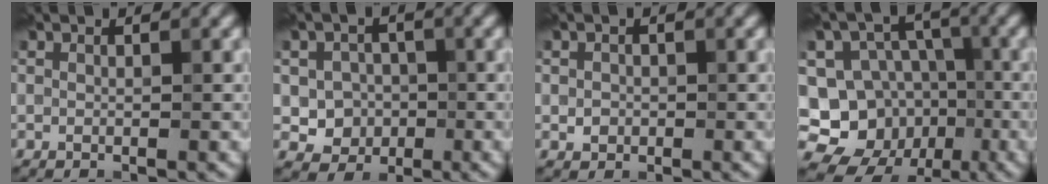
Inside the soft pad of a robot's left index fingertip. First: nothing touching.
{"total": 3.3, "force": [-0.5, 3.0, 1.3], "torque": [-0.011, -0.001, -0.014]}
{"total": 1.1, "force": [-0.1, 1.0, 0.4], "torque": [-0.003, -0.003, -0.004]}
{"total": 13.3, "force": [-4.5, 12.0, 3.8], "torque": [-0.075, 0.003, -0.072]}